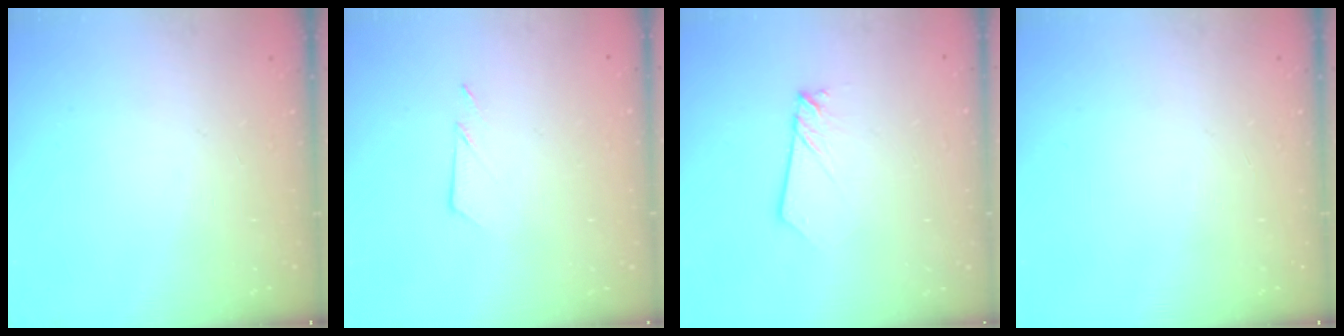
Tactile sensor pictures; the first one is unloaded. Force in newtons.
{"total": 4.2, "press": 4.2, "slide": 0.5}
{"total": 1.9, "press": 1.9, "slide": 0.2}
{"total": 0.0}